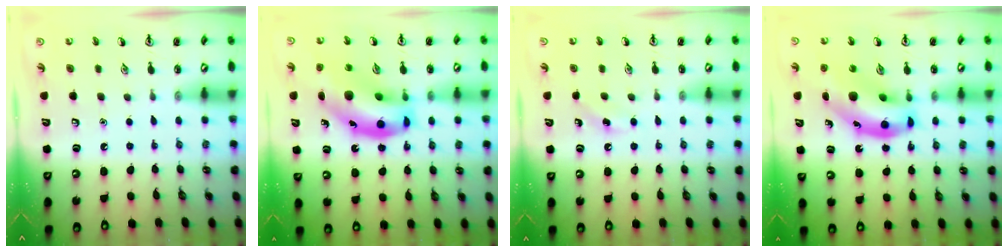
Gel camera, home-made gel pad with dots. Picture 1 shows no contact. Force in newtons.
{"total": 17.6, "press": 17.2, "slide": 3.8}
{"total": 4.5, "press": 4.2, "slide": 1.3}
{"total": 13.6, "press": 13.1, "slide": 3.7}